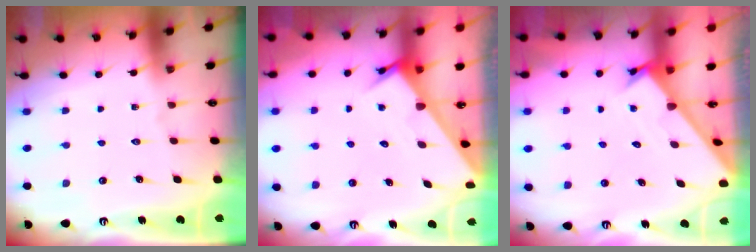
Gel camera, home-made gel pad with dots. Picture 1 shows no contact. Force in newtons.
{"total": 3.4, "press": 3.4, "slide": 0.0}
{"total": 1.6, "press": 1.6, "slide": 0.1}